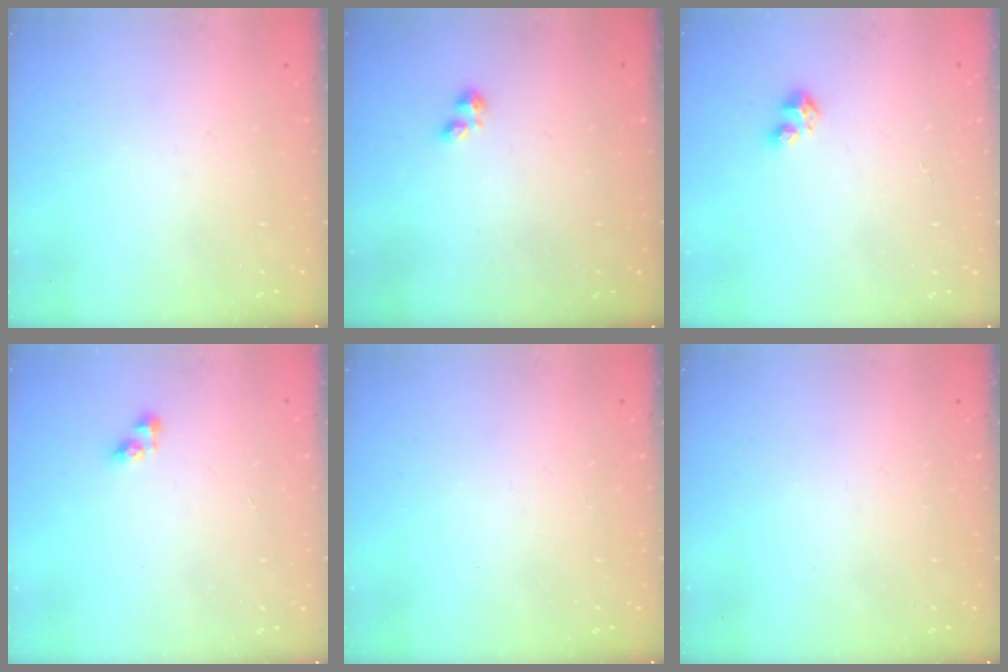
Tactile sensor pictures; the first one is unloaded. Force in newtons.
{"total": 1.0, "press": 0.9, "slide": 0.4}
{"total": 3.3, "press": 3.2, "slide": 0.3}
{"total": 4.0, "press": 3.9, "slide": 0.6}
{"total": 0.0}
{"total": 0.0}